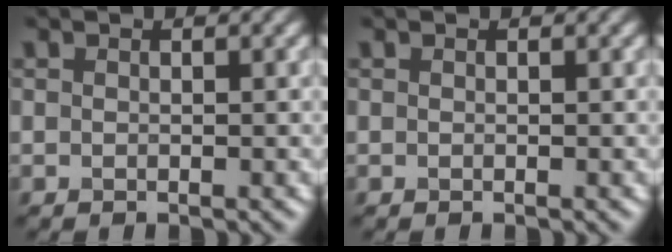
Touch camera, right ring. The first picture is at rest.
{"total": 0.0}